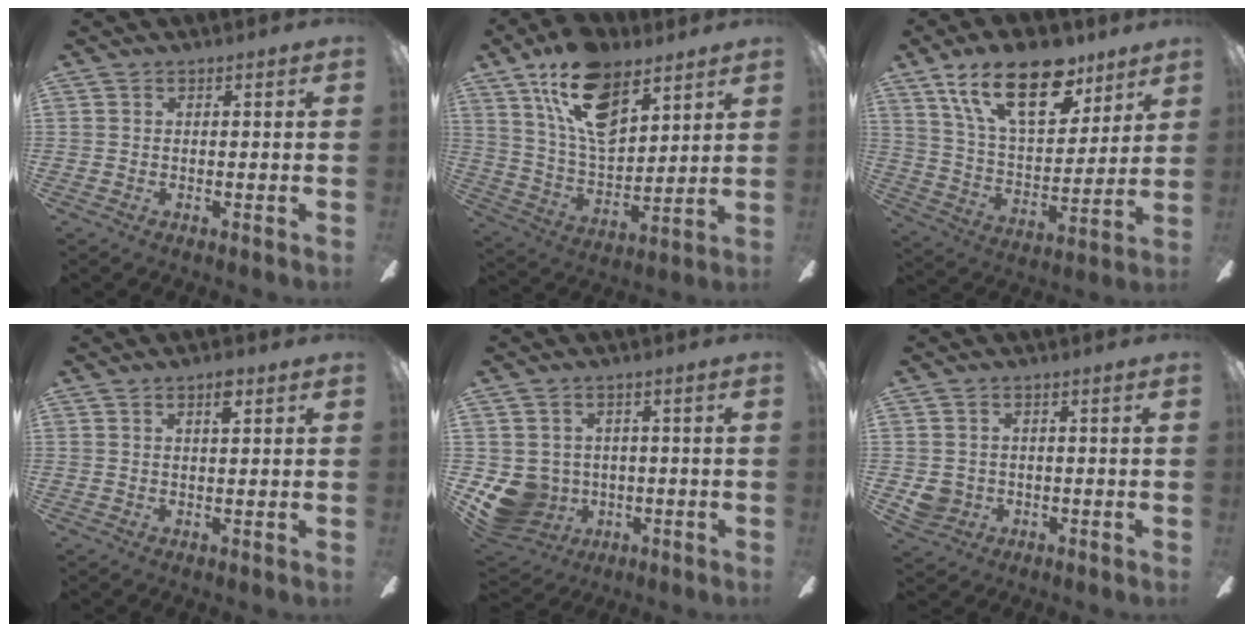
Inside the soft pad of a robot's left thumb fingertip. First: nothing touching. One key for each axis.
{"total": 17.9, "fx": 10.7, "fy": 9.3, "fz": 10.9, "tx": -0.201, "ty": -0.038, "tz": 0.197}
{"total": 23.1, "fx": 13.9, "fy": 11.2, "fz": 14.6, "tx": -0.247, "ty": -0.063, "tz": 0.242}
{"total": 3.2, "fx": 2.0, "fy": 1.0, "fz": 2.3, "tx": -0.034, "ty": -0.001, "tz": 0.031}
{"total": 8.6, "fx": -1.9, "fy": 8.0, "fz": 2.5, "tx": -0.101, "ty": 0.009, "tz": -0.030}
{"total": 3.9, "fx": -0.2, "fy": 3.7, "fz": 1.1, "tx": -0.023, "ty": 0.005, "tz": -0.003}